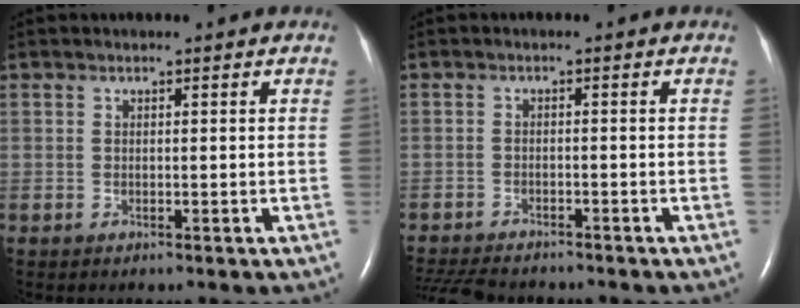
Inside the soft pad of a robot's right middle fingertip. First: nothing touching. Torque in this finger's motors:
{"motor_torque": [0.04, -0.04, 0.02, 0.03]}